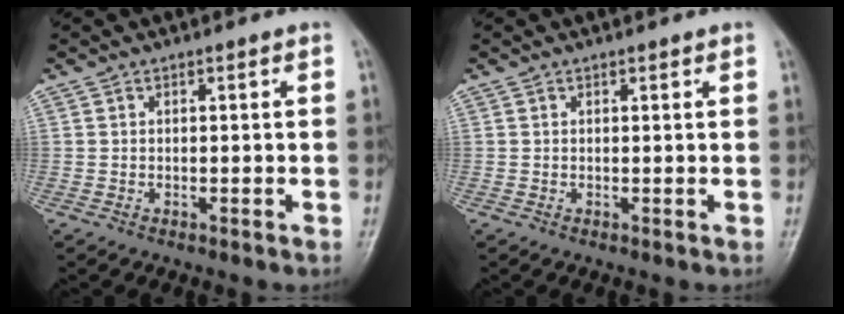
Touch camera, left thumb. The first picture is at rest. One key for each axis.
{"total": 0.7, "fx": 0.6, "fy": 0.2, "fz": 0.3, "tx": -0.005, "ty": -0.001, "tz": 0.008}